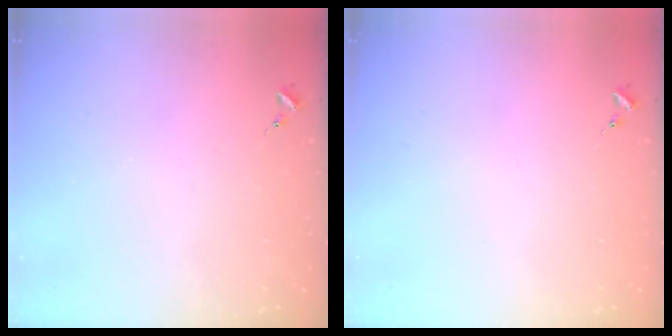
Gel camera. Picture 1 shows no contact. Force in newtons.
{"total": 0.0}